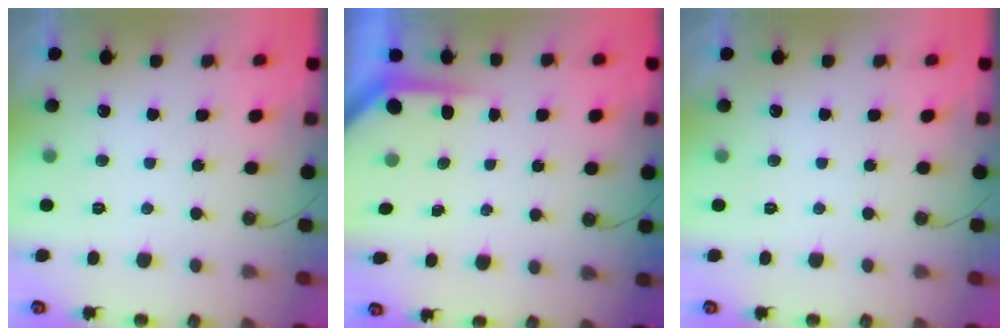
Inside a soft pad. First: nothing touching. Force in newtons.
{"total": 3.7, "press": 3.7, "slide": 0.3}
{"total": 0.0}